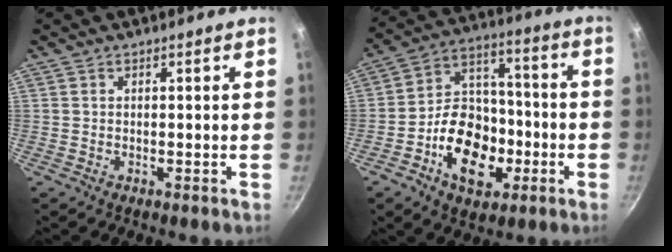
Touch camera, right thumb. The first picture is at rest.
{"total": 16.7, "force": [-5.9, 11.8, 10.2], "torque": [-0.131, 0.052, -0.102]}